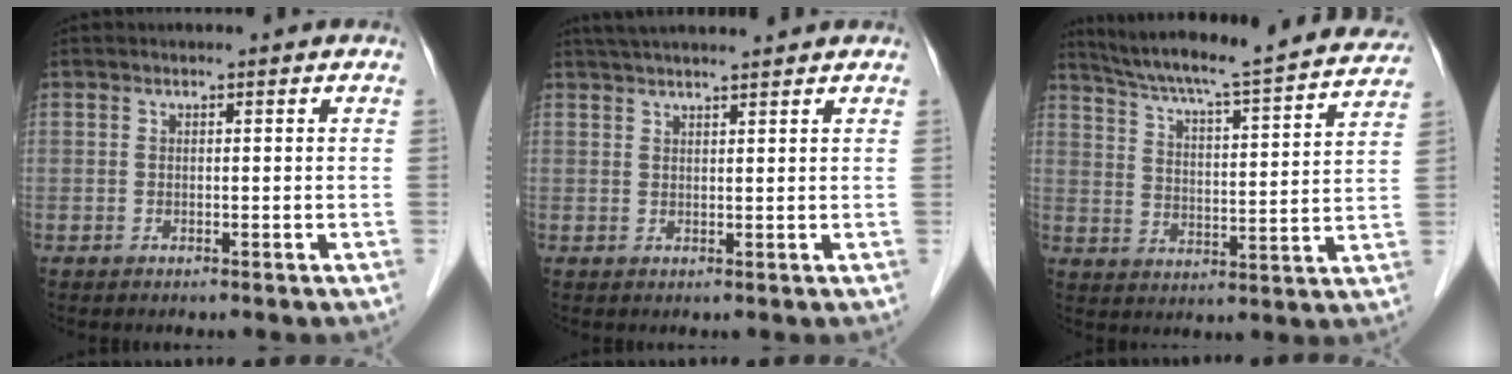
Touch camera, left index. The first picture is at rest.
{"total": 9.1, "force": [8.0, 0.3, 4.3], "torque": [-0.067, 0.037, 0.114]}
{"total": 25.8, "force": [23.5, 1.4, 10.6], "torque": [-0.175, -0.031, 0.312]}